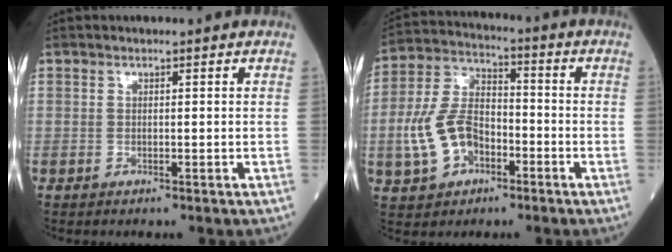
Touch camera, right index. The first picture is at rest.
{"total": 10.8, "force": [-3.5, 6.9, 7.6], "torque": [-0.176, 0.018, -0.065]}